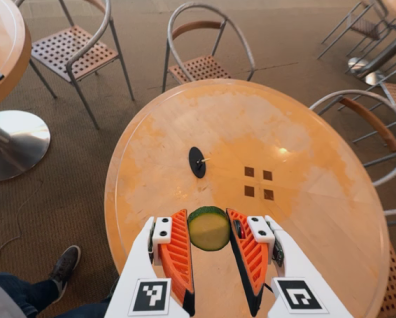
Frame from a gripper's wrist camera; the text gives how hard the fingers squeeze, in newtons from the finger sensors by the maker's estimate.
{"total": 8.0, "left": 8.0, "right": 8.0}